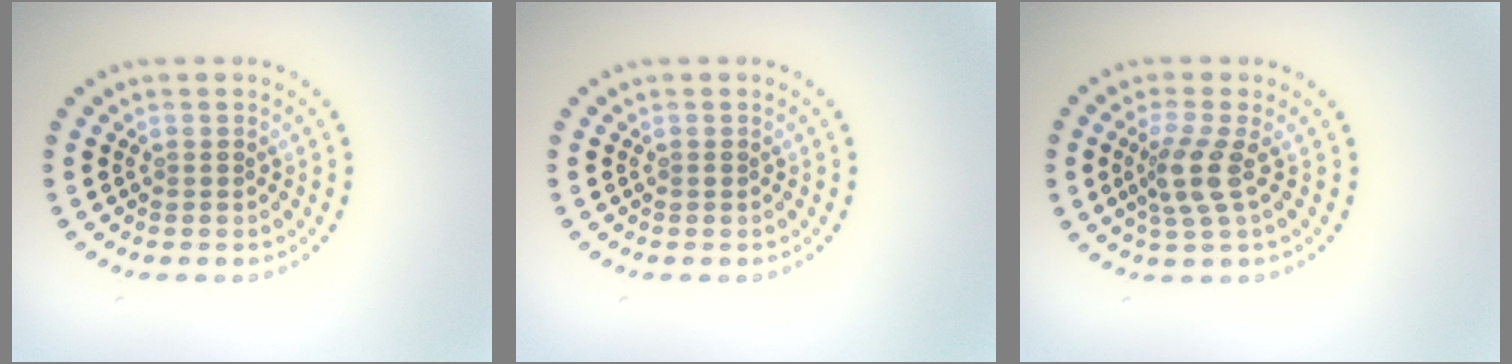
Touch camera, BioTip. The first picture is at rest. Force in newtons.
{"total": 0.0}
{"total": 2.9, "press": 2.2, "slide": 1.9}